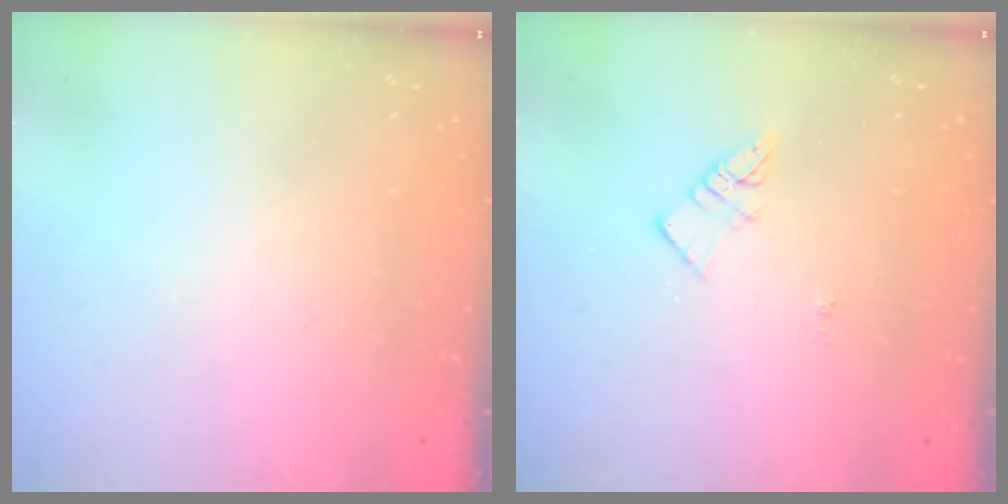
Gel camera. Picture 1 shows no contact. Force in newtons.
{"total": 3.3, "press": 3.3, "slide": 0.3}